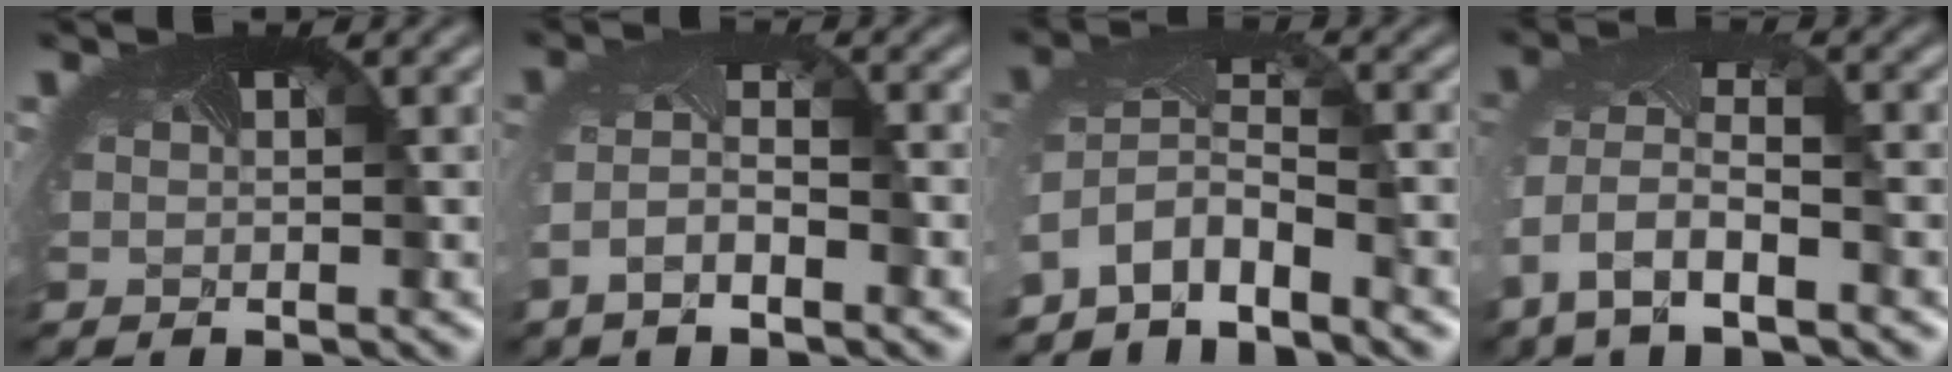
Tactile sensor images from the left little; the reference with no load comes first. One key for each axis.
{"total": 3.8, "fx": -2.2, "fy": 1.3, "fz": 2.9, "tx": -0.068, "ty": -0.009, "tz": -0.043}
{"total": 4.9, "fx": -3.7, "fy": 1.6, "fz": 2.9, "tx": -0.063, "ty": -0.012, "tz": -0.074}
{"total": 8.8, "fx": -3.4, "fy": 4.6, "fz": 6.6, "tx": -0.153, "ty": -0.023, "tz": -0.042}